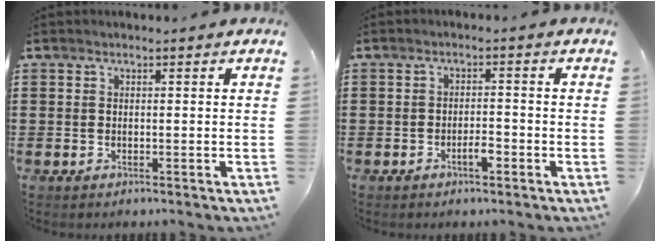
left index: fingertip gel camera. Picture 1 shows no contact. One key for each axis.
{"total": 2.6, "fx": -1.3, "fy": 0.8, "fz": 2.1, "tx": -0.038, "ty": 0.004, "tz": -0.025}